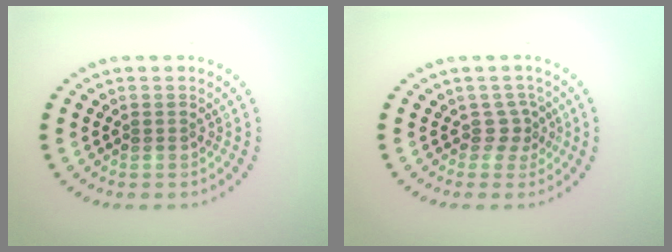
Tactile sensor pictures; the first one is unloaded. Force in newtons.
{"total": 1.9, "press": 1.3, "slide": 1.4}